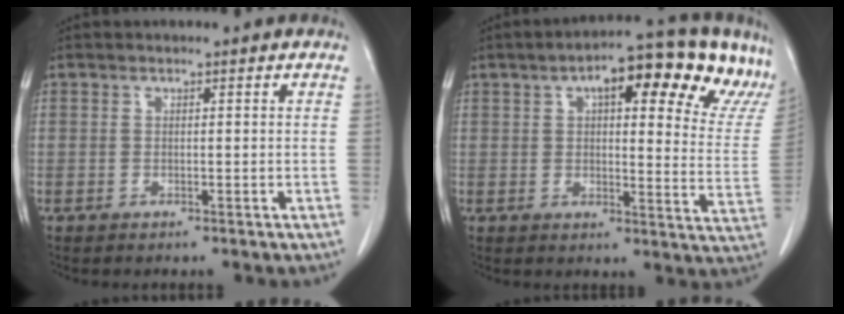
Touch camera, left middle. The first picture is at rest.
{"total": 21.0, "force": [13.0, 5.5, 15.5], "torque": [-0.196, 0.020, 0.144]}